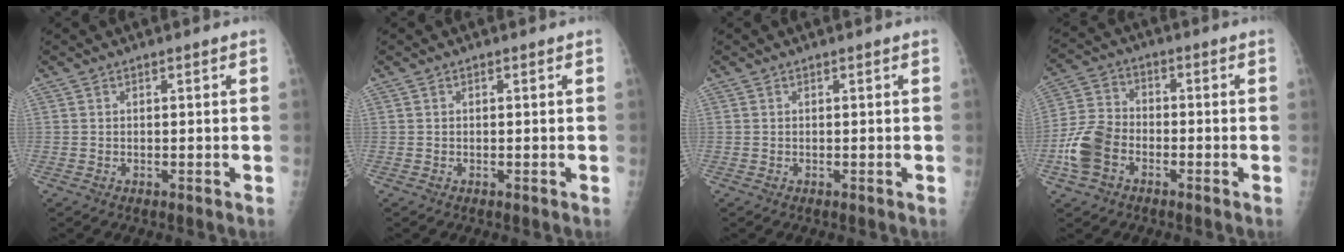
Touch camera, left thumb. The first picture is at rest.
{"total": 0.0}
{"total": 0.0}
{"total": 9.5, "force": [-3.5, 6.6, 5.8], "torque": [-0.121, 0.024, -0.073]}